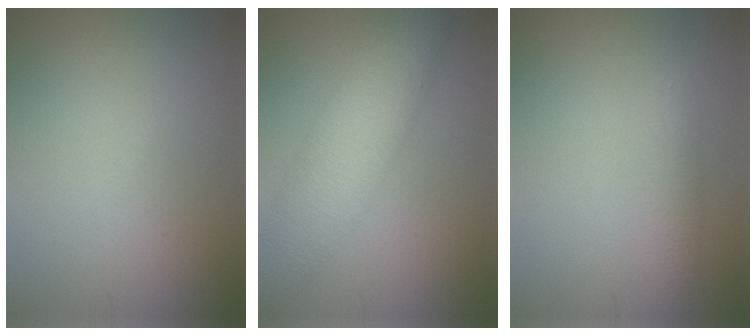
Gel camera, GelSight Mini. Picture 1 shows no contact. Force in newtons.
{"total": 7.8, "press": 7.8, "slide": 0.5}
{"total": 2.2, "press": 2.2, "slide": 0.1}